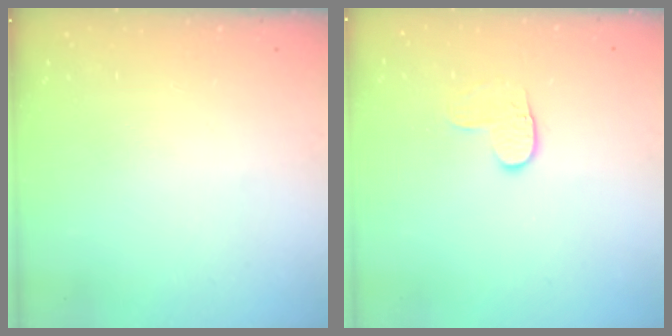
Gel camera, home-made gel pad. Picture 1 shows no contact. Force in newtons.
{"total": 3.7, "press": 3.7, "slide": 0.2}